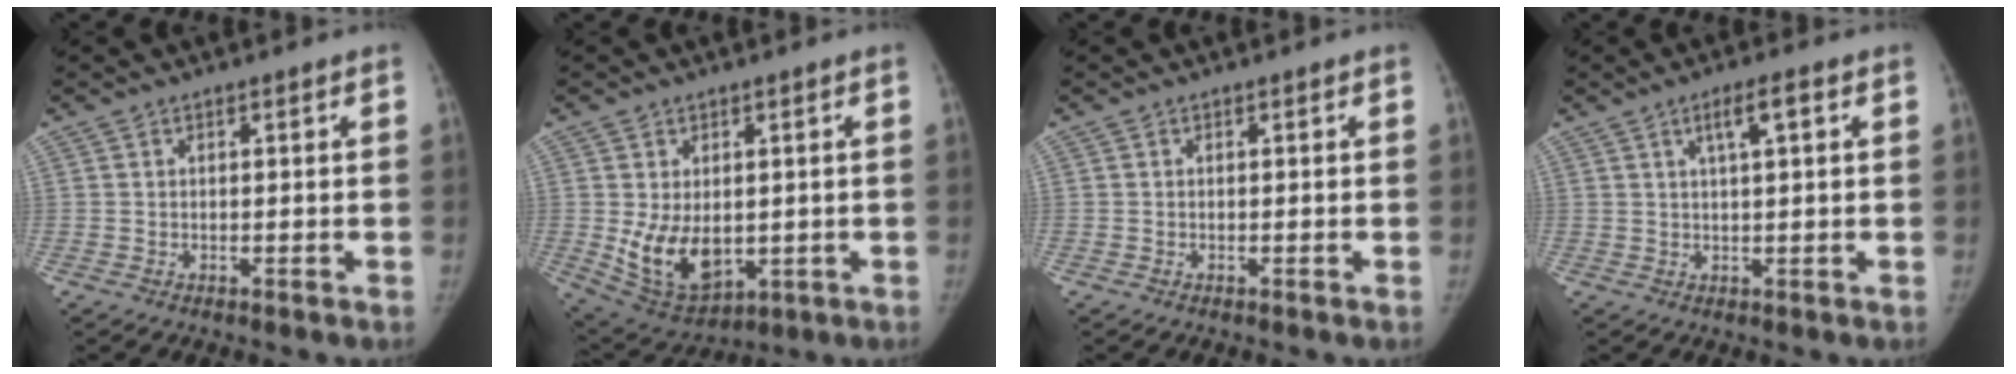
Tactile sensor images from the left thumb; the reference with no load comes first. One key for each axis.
{"total": 10.9, "fx": -0.7, "fy": 7.2, "fz": 8.1, "tx": -0.115, "ty": -0.017, "tz": 0.015}
{"total": 0.0}
{"total": 4.2, "fx": 1.7, "fy": 0.8, "fz": 3.8, "tx": -0.066, "ty": 0.003, "tz": 0.031}